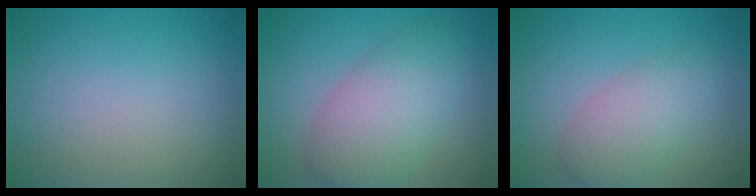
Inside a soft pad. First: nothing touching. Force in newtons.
{"total": 6.3, "press": 6.3, "slide": 0.3}
{"total": 4.2, "press": 4.2, "slide": 0.2}